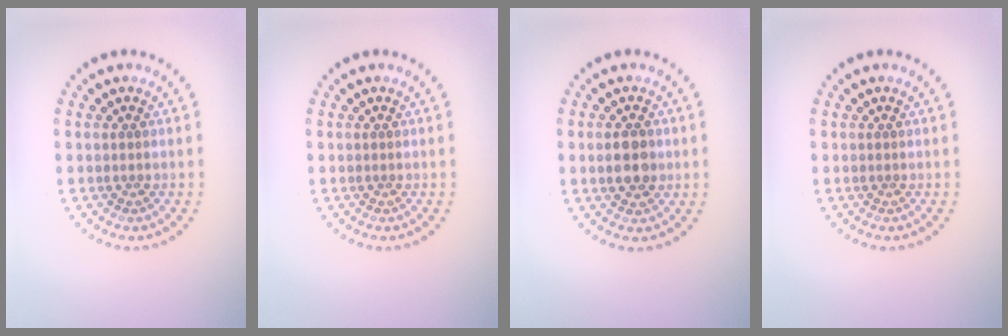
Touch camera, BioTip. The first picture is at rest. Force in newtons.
{"total": 0.0}
{"total": 2.6, "press": 2.6, "slide": 0.3}
{"total": 0.0}